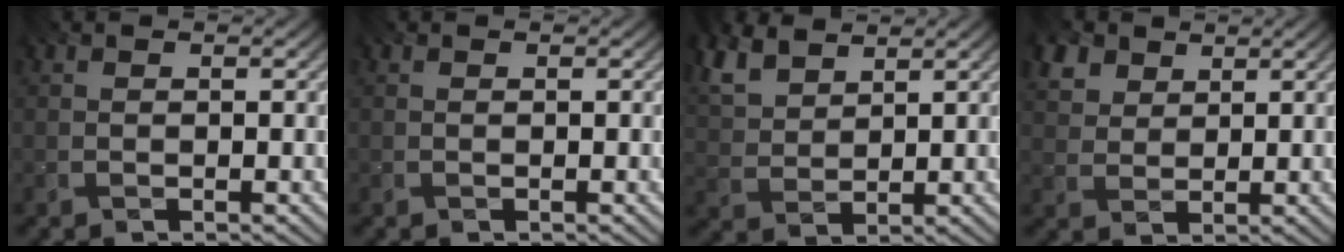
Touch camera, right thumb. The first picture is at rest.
{"total": 0.0}
{"total": 6.4, "force": [4.5, 3.0, 3.3], "torque": [-0.101, 0.008, 0.088]}
{"total": 4.8, "force": [3.0, 3.1, 2.0], "torque": [-0.068, -0.002, 0.064]}